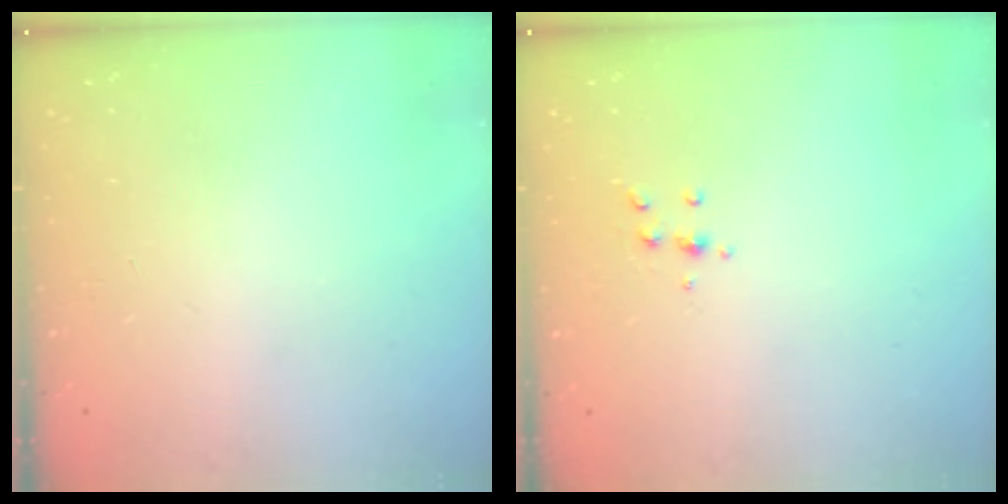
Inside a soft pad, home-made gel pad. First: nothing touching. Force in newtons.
{"total": 4.8, "press": 4.8, "slide": 0.5}